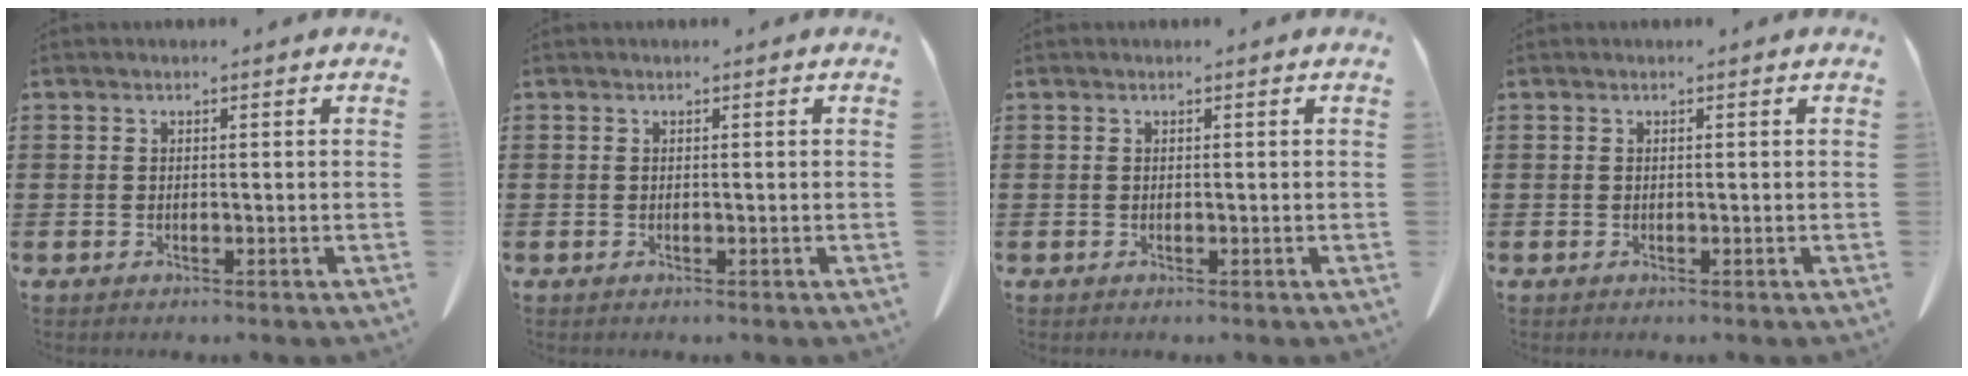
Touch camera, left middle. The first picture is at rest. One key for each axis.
{"total": 0.0}
{"total": 0.0}
{"total": 0.0}